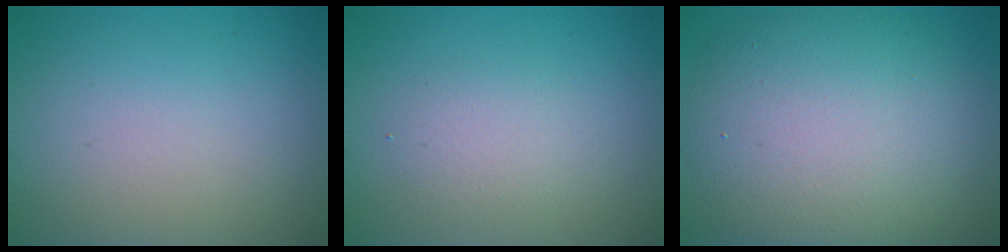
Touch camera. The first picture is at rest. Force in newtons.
{"total": 1.9, "press": 1.9, "slide": 0.2}
{"total": 11.1, "press": 11.1, "slide": 0.8}